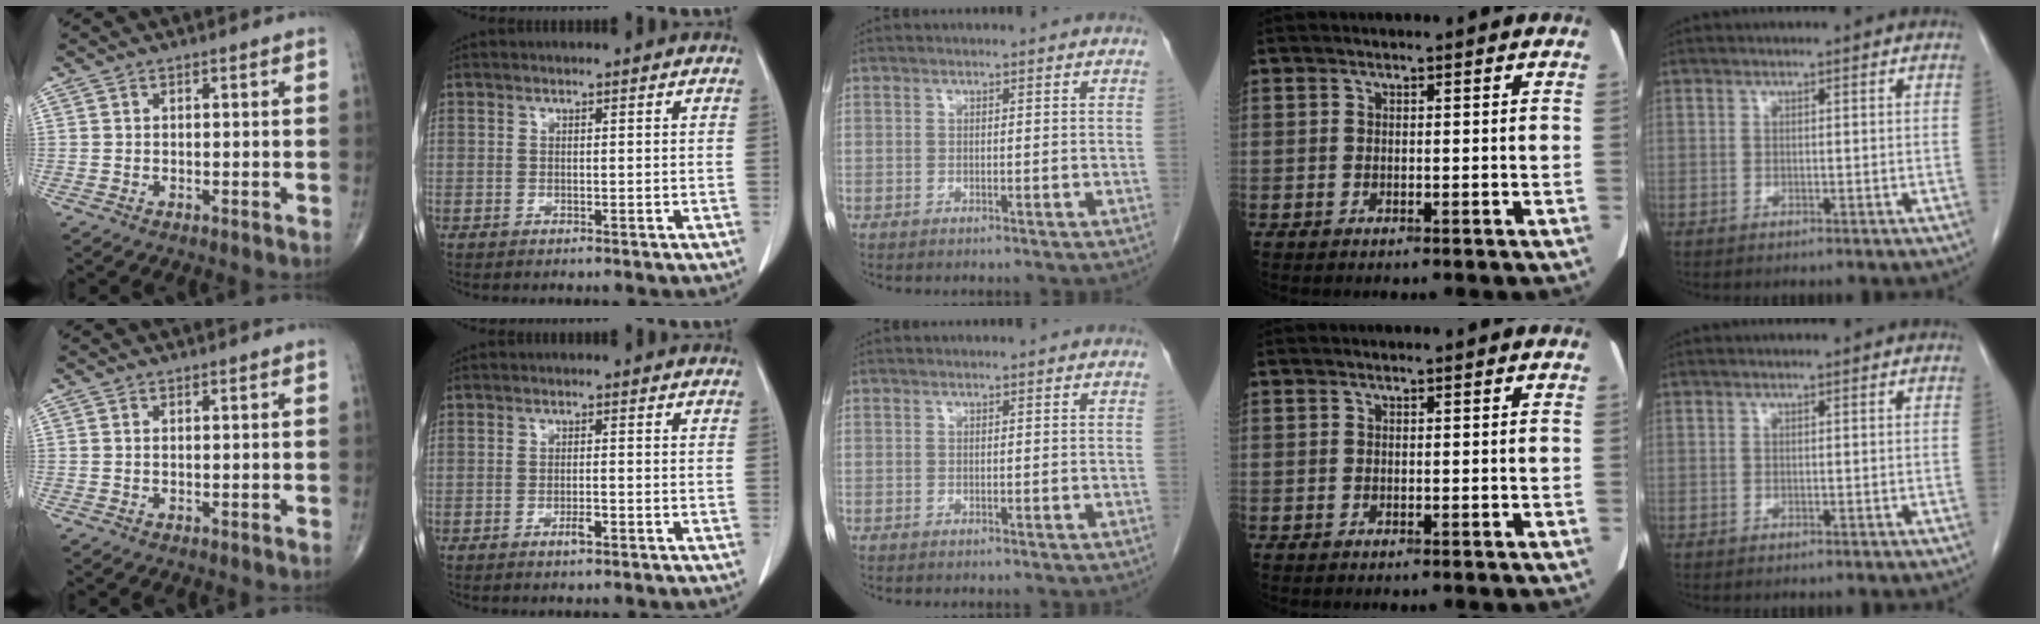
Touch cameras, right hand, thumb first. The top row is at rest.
{"index": {"total": 1.9, "force": [-1.0, 0.3, 1.6], "torque": [-0.029, -0.001, -0.016]}}